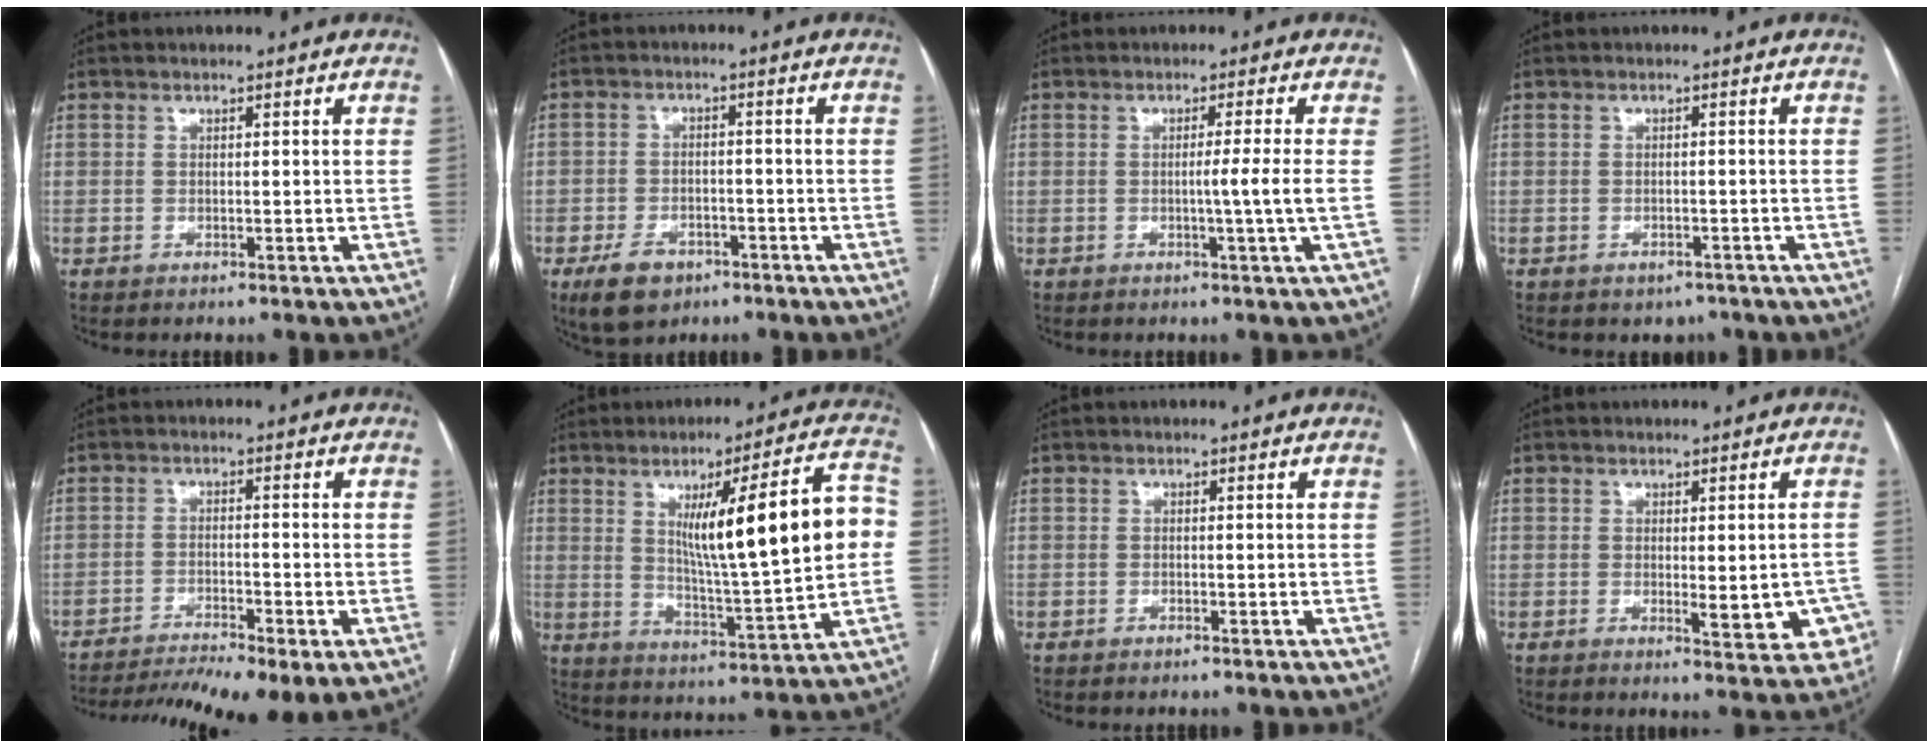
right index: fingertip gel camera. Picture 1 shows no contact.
{"total": 6.3, "force": [-3.7, 4.0, 3.1], "torque": [-0.060, 0.000, -0.055]}
{"total": 3.8, "force": [-0.6, -1.7, 3.3], "torque": [-0.051, -0.005, -0.009]}
{"total": 2.5, "force": [-1.9, 1.6, 0.6], "torque": [-0.007, 0.005, -0.018]}
{"total": 14.6, "force": [-11.4, 1.4, 9.1], "torque": [-0.143, -0.017, -0.175]}
{"total": 18.2, "force": [2.9, 1.2, 17.9], "torque": [-0.263, 0.010, 0.044]}
{"total": 0.6, "force": [-0.5, 0.2, 0.2], "torque": [-0.010, -0.001, -0.006]}
{"total": 6.7, "force": [-1.7, 2.4, 6.0], "torque": [-0.055, -0.005, -0.016]}